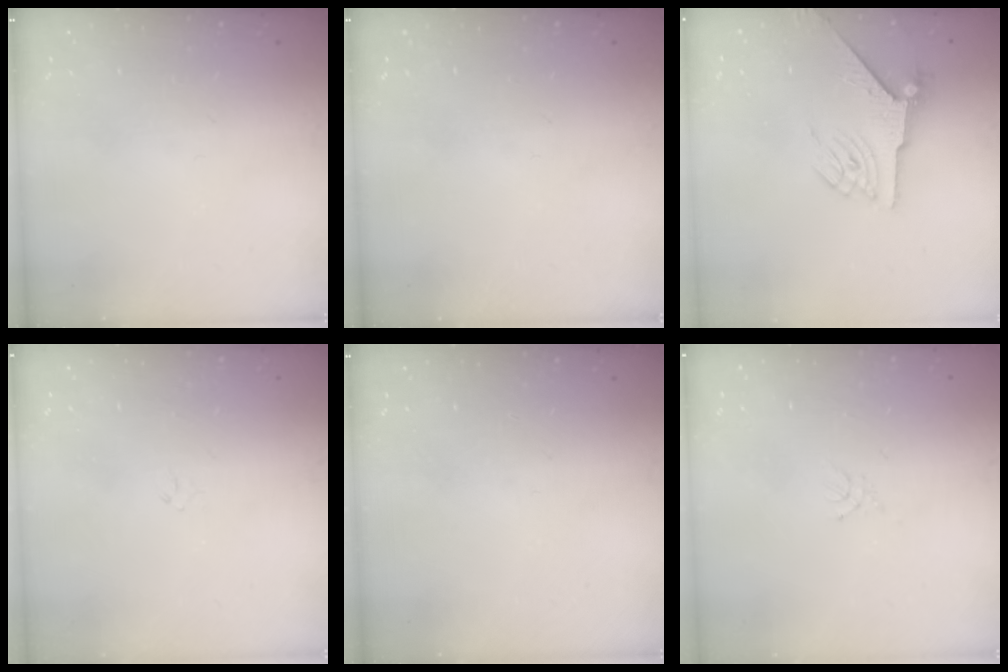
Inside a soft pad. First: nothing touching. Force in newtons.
{"total": 0.0}
{"total": 5.4, "press": 5.4, "slide": 0.8}
{"total": 0.0}
{"total": 0.0}
{"total": 2.3, "press": 2.2, "slide": 0.3}